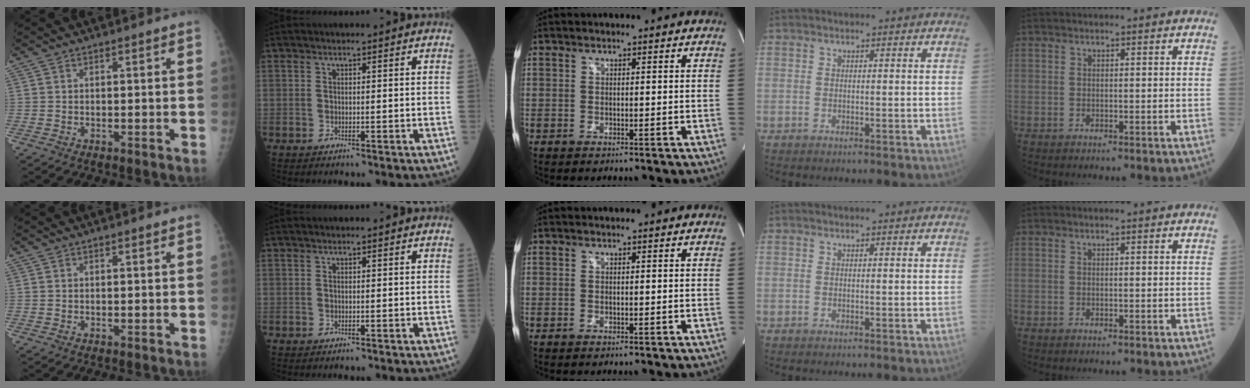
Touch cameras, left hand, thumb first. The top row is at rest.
{}